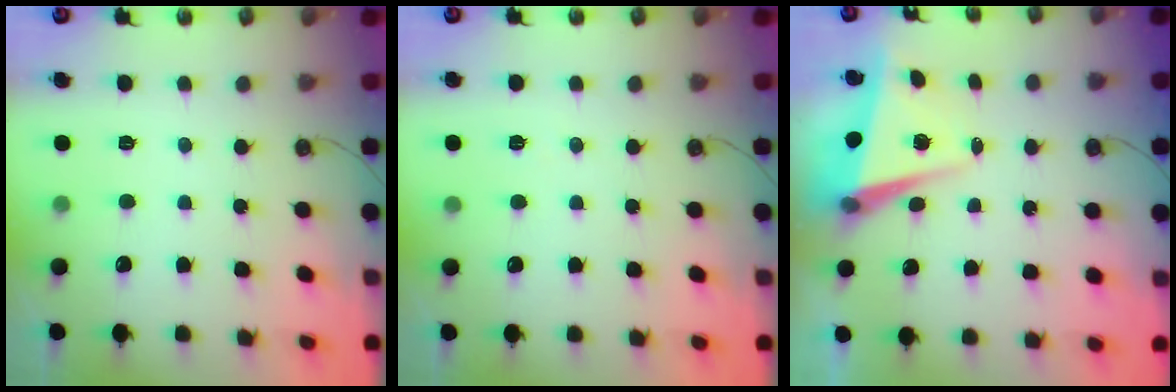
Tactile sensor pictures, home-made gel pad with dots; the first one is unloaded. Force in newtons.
{"total": 4.8, "press": 2.1, "slide": 4.4}
{"total": 5.3, "press": 5.2, "slide": 1.1}